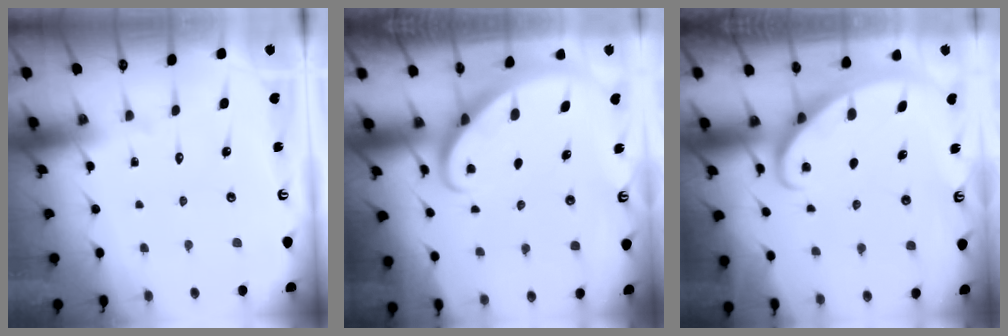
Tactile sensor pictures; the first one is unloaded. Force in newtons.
{"total": 2.3, "press": 2.3, "slide": 0.3}
{"total": 1.8, "press": 1.8, "slide": 0.1}